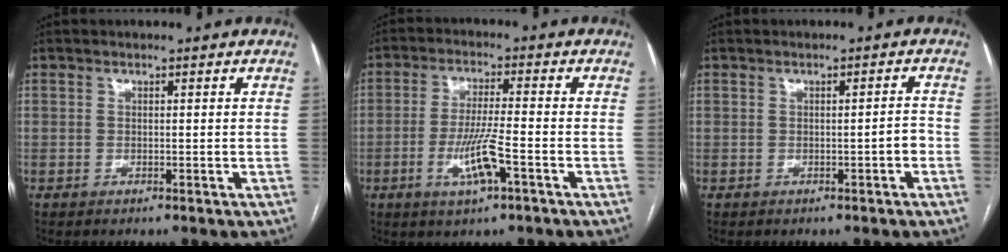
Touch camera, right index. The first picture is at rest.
{"total": 7.3, "force": [-2.8, 0.5, 6.7], "torque": [-0.133, -0.007, -0.050]}
{"total": 1.6, "force": [-0.6, 0.2, 1.5], "torque": [-0.016, 0.002, -0.008]}